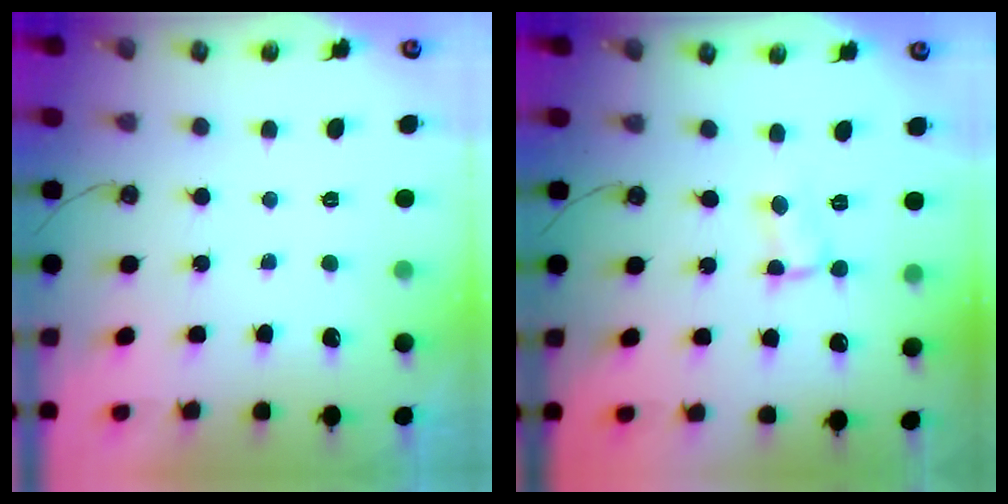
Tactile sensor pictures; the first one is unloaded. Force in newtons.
{"total": 1.3, "press": 1.3, "slide": 0.5}